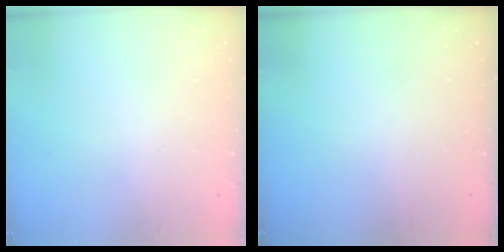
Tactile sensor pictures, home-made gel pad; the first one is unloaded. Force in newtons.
{"total": 0.0}